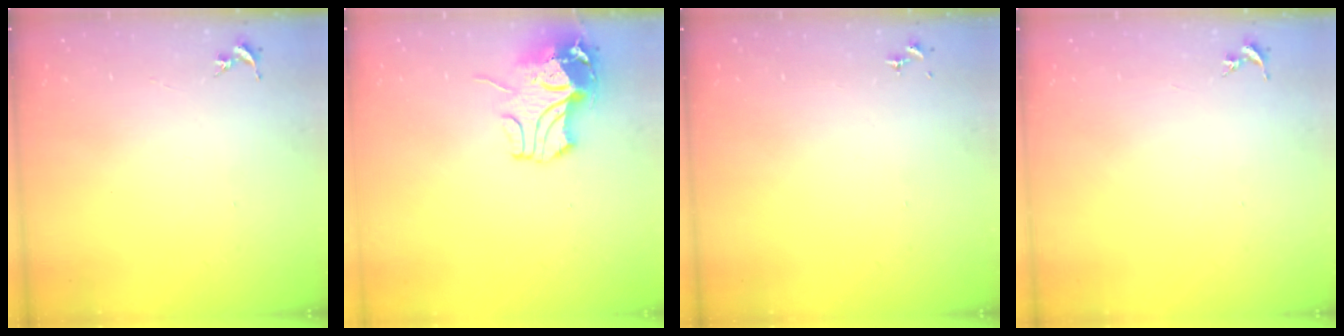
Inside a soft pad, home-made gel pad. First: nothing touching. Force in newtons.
{"total": 11.3, "press": 11.2, "slide": 1.6}
{"total": 0.0}
{"total": 0.0}